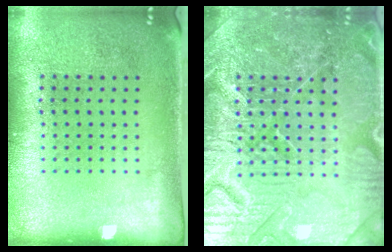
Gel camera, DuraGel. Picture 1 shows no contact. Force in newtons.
{"total": 7.7, "press": 7.6, "slide": 0.9}